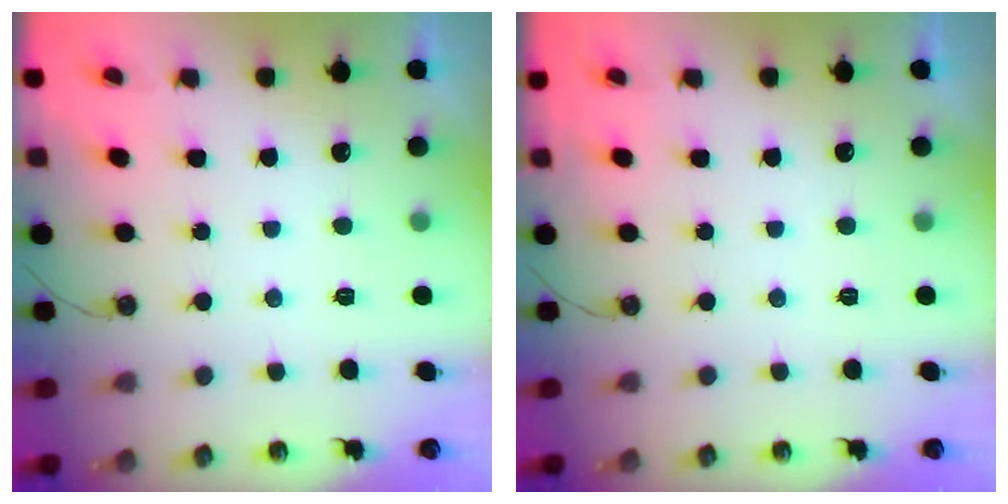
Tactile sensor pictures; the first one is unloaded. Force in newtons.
{"total": 0.0}